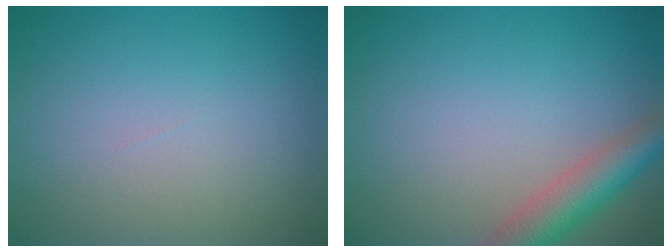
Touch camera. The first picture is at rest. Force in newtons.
{"total": 4.4, "press": 4.4, "slide": 0.2}